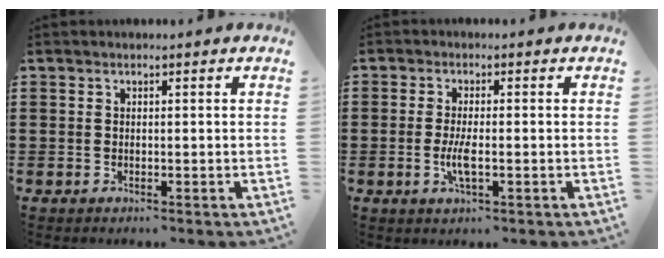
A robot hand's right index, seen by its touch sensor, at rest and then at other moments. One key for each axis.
{"total": 3.5, "fx": -0.9, "fy": 0.7, "fz": 3.3, "tx": -0.071, "ty": -0.006, "tz": -0.021}